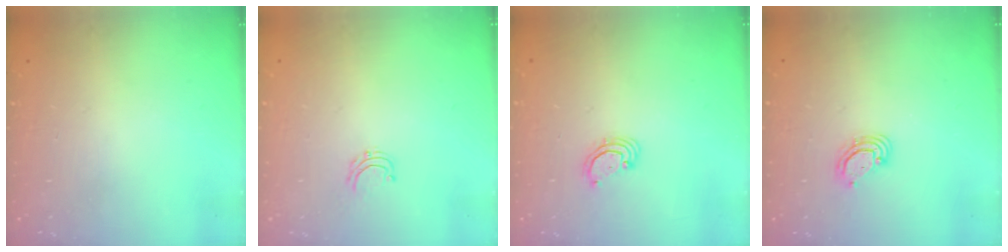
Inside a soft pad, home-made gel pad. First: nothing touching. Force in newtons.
{"total": 3.7, "press": 3.7, "slide": 0.3}
{"total": 2.5, "press": 2.5, "slide": 0.2}
{"total": 3.6, "press": 3.6, "slide": 0.3}